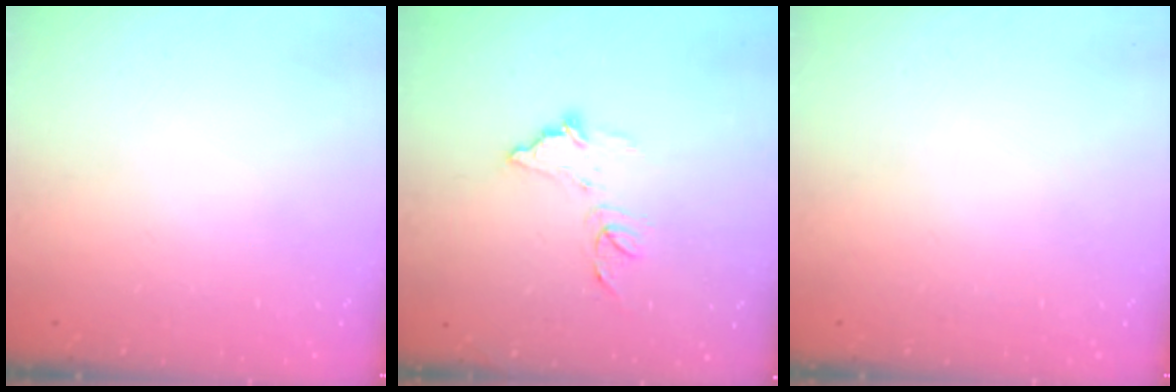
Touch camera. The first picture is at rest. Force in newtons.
{"total": 9.3, "press": 9.3, "slide": 0.6}
{"total": 0.0}